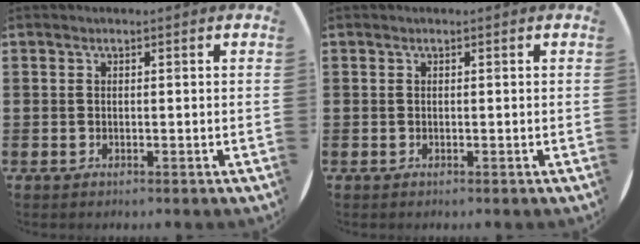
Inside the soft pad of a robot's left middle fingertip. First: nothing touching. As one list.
[{"total": 0.0}]